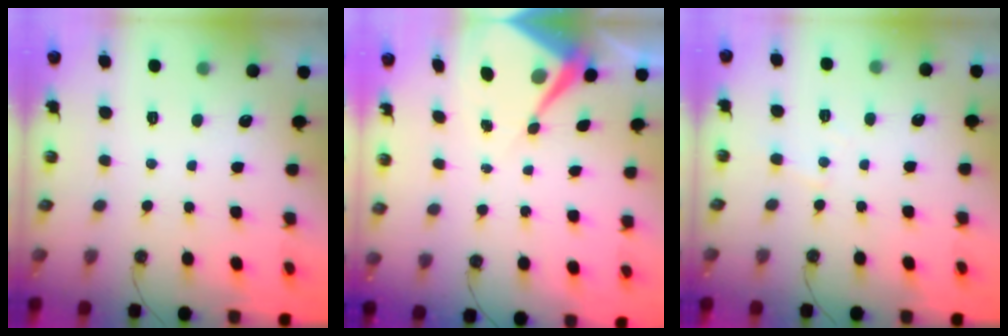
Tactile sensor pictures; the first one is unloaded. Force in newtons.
{"total": 6.6, "press": 6.6, "slide": 0.3}
{"total": 3.7, "press": 3.7, "slide": 0.5}